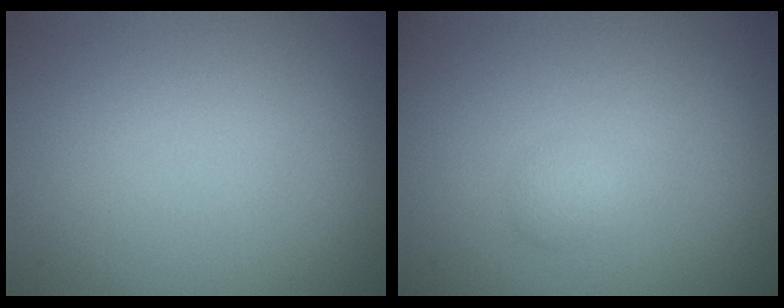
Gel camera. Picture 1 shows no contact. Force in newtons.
{"total": 0.9, "press": 0.9, "slide": 0.0}